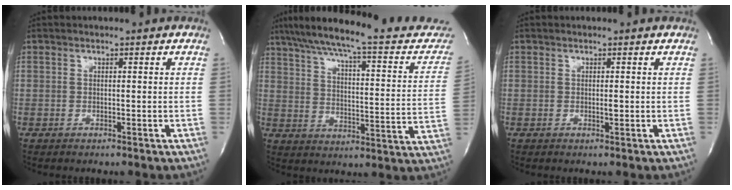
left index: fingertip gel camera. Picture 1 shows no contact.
{"total": 26.3, "force": [22.8, 3.4, 12.8], "torque": [-0.192, -0.025, 0.294]}
{"total": 0.6, "force": [0.1, 0.1, 0.5], "torque": [-0.015, -0.002, 0.000]}